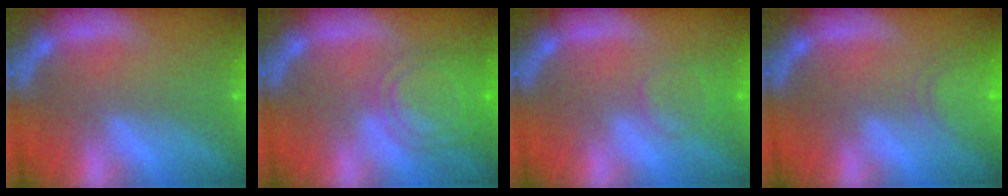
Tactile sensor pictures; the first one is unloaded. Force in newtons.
{"total": 7.0}
{"total": 2.9}
{"total": 4.6}